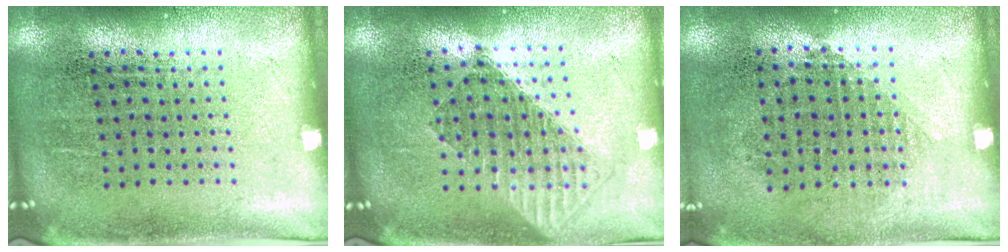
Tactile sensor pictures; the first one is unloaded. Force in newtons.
{"total": 1.5, "press": 1.3, "slide": 0.7}
{"total": 0.9, "press": 0.8, "slide": 0.4}